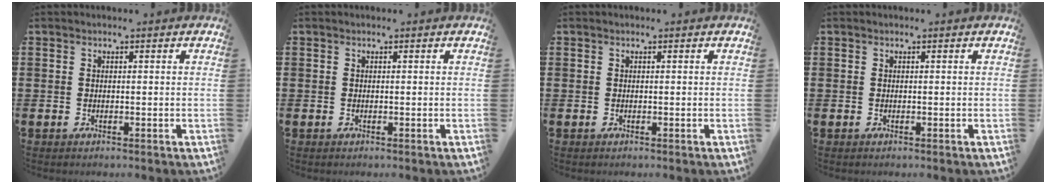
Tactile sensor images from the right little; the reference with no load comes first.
{"total": 0.0}
{"total": 0.0}
{"total": 0.0}